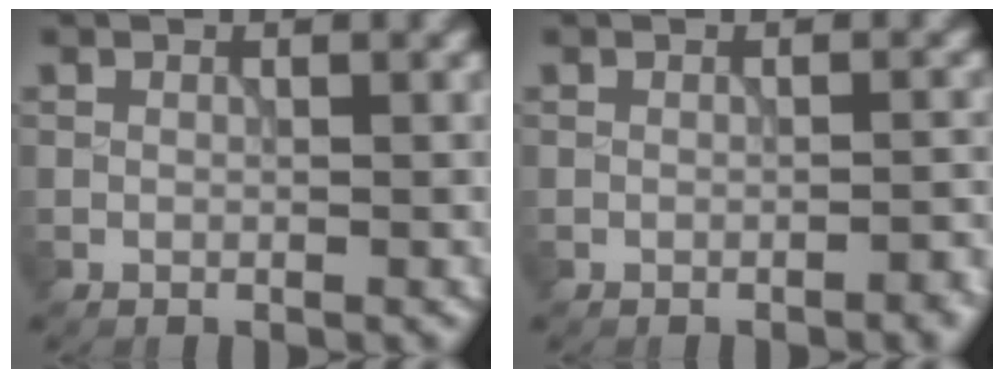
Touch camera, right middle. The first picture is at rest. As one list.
[{"total": 1.4, "force": [-0.9, 0.3, 1.1], "torque": [-0.011, 0.003, -0.014]}]